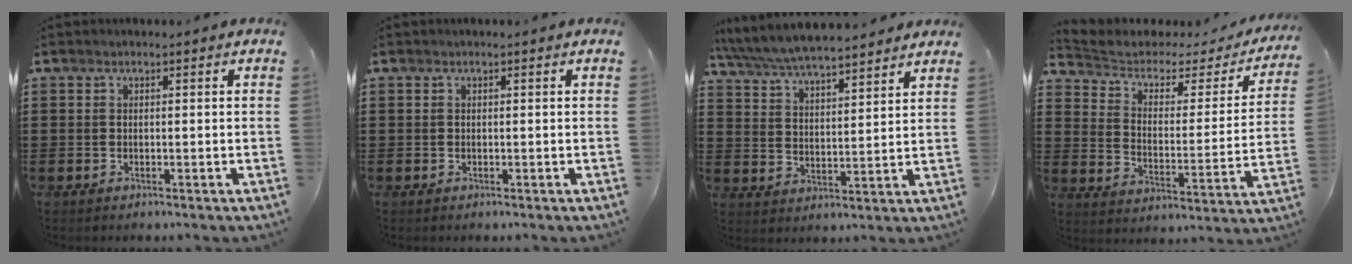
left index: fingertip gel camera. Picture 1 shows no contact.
{"total": 0.0}
{"total": 6.3, "force": [6.1, 0.3, 1.6], "torque": [-0.058, -0.030, 0.106]}
{"total": 3.5, "force": [2.2, 2.2, 1.6], "torque": [-0.051, -0.014, 0.028]}